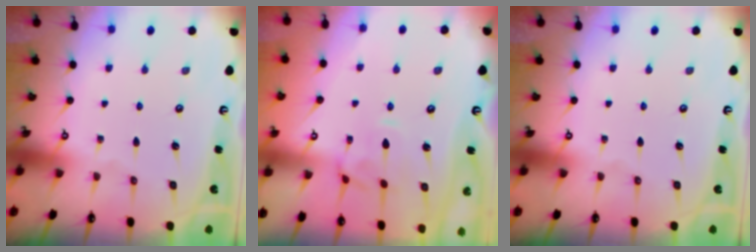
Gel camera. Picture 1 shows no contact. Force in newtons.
{"total": 0.7, "press": 0.3, "slide": 0.6}
{"total": 0.0}